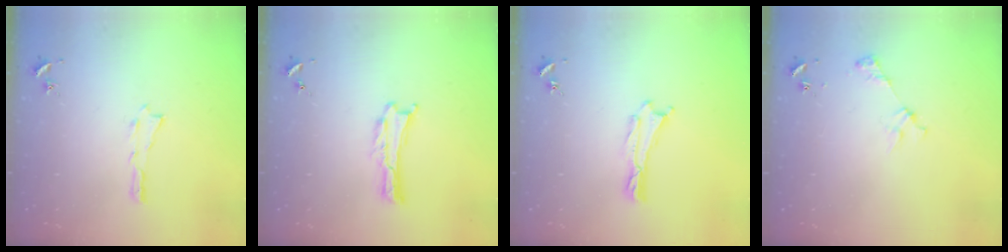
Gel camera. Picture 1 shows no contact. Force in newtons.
{"total": 0.0}
{"total": 0.0}
{"total": 3.3, "press": 3.3, "slide": 0.3}